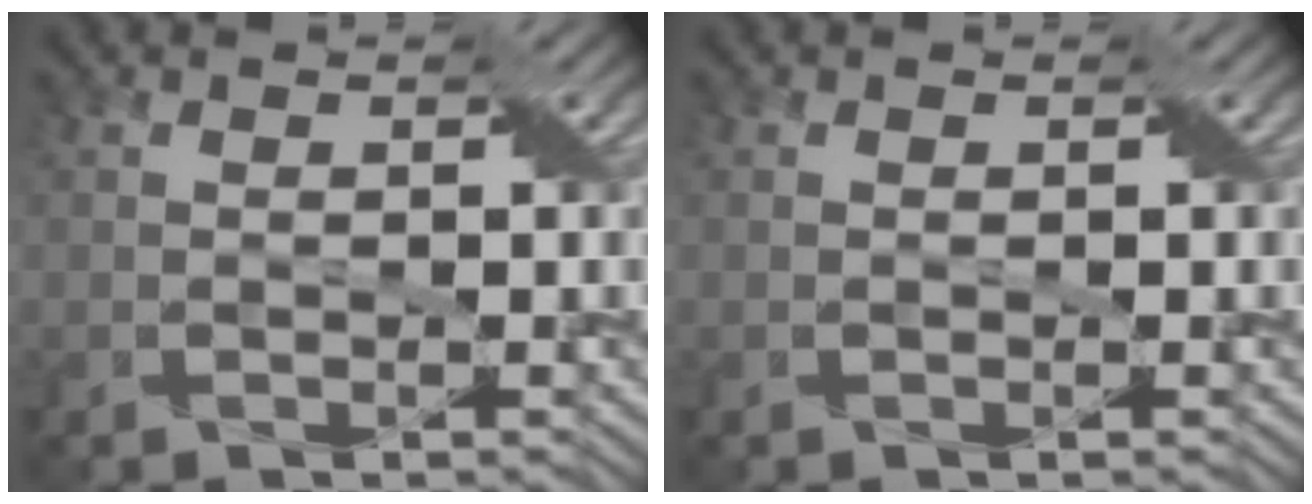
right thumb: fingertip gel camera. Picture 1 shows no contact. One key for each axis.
{"total": 0.0}